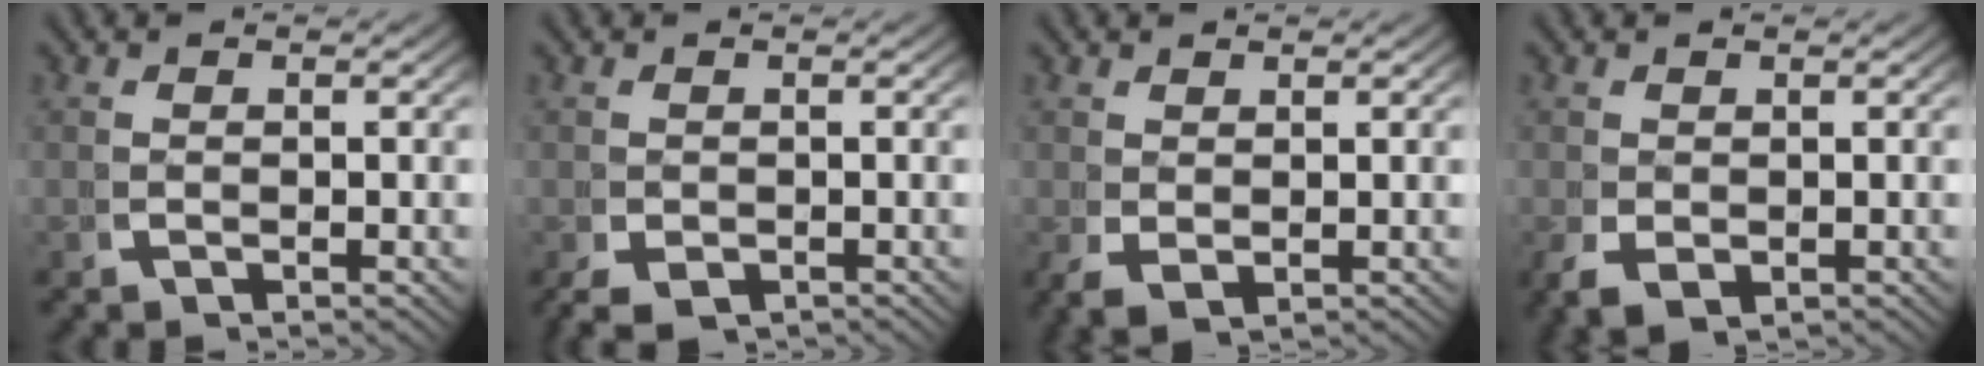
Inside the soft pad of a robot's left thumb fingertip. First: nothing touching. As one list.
[{"total": 2.4, "force": [-1.3, 1.6, 1.4], "torque": [-0.030, -0.017, -0.009]}, {"total": 1.2, "force": [0.4, 0.5, 1.0], "torque": [-0.020, -0.007, 0.018]}, {"total": 1.9, "force": [-0.3, 1.3, 1.4], "torque": [-0.036, -0.016, 0.008]}]